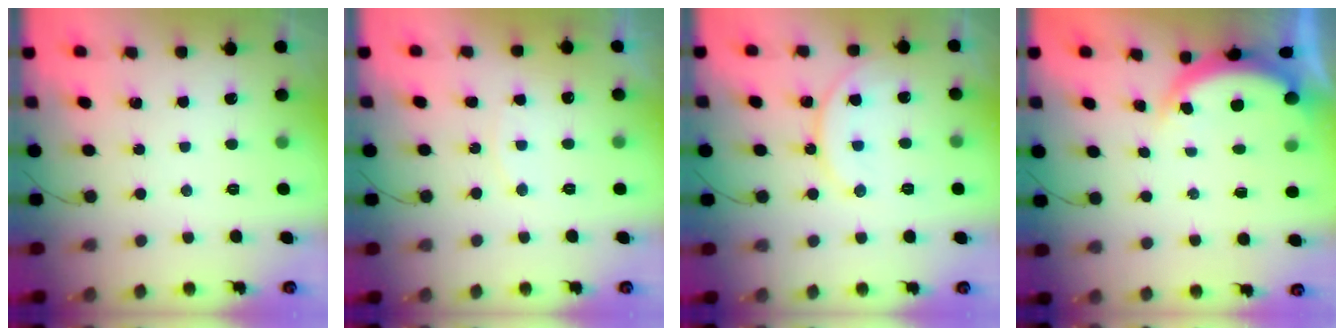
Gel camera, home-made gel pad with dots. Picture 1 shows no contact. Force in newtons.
{"total": 3.9, "press": 3.8, "slide": 0.7}
{"total": 10.5, "press": 10.5, "slide": 0.8}
{"total": 4.9, "press": 4.9, "slide": 0.6}